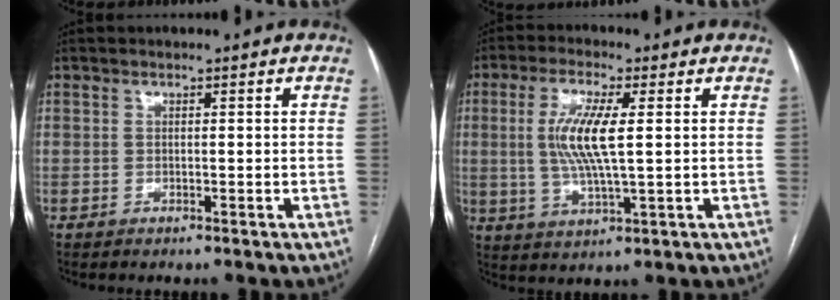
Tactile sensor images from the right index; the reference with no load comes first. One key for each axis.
{"total": 8.6, "fx": 1.1, "fy": 1.3, "fz": 8.5, "tx": -0.179, "ty": -0.002, "tz": 0.023}